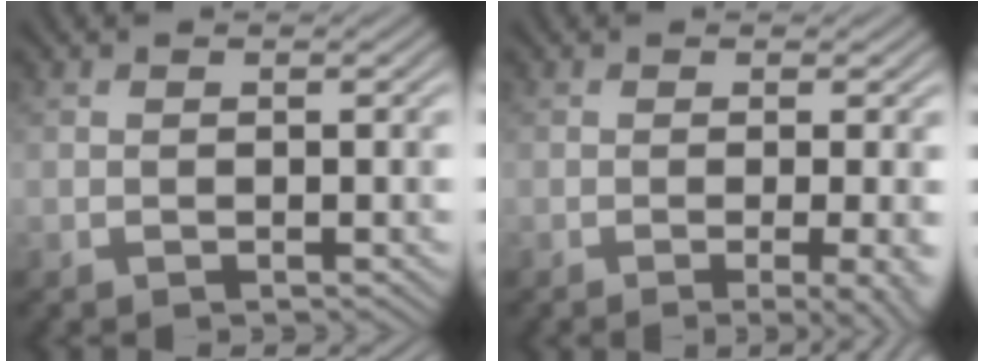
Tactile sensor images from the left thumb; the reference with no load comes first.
{"total": 4.9, "force": [-1.1, 1.3, 4.6], "torque": [-0.061, -0.002, -0.015]}